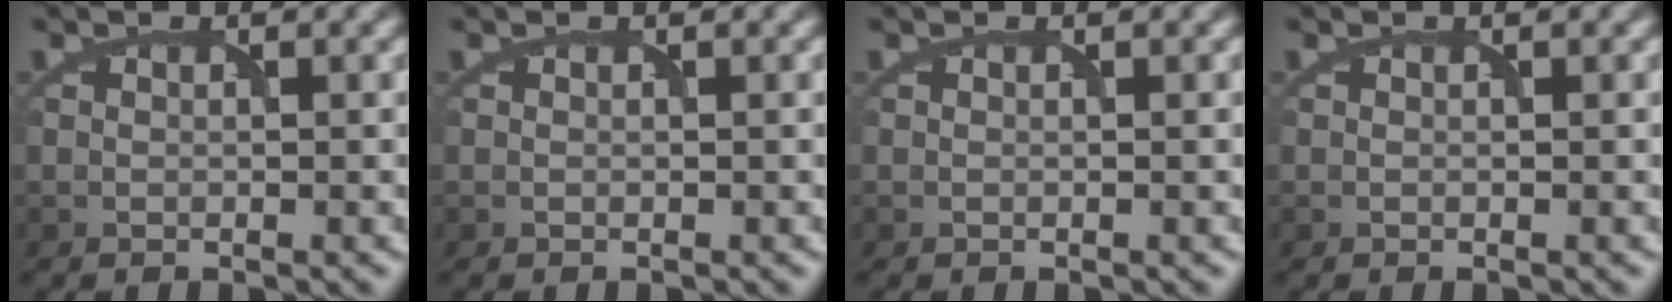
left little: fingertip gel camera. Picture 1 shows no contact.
{"total": 0.0}
{"total": 0.0}
{"total": 0.0}